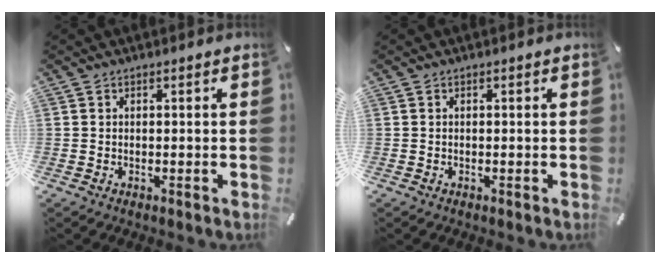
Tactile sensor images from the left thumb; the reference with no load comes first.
{"total": 0.0}